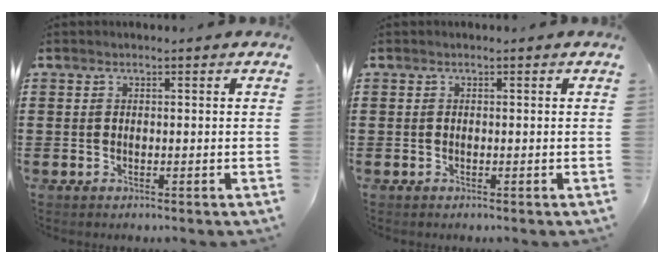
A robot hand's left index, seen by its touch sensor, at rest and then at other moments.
{"total": 0.0}